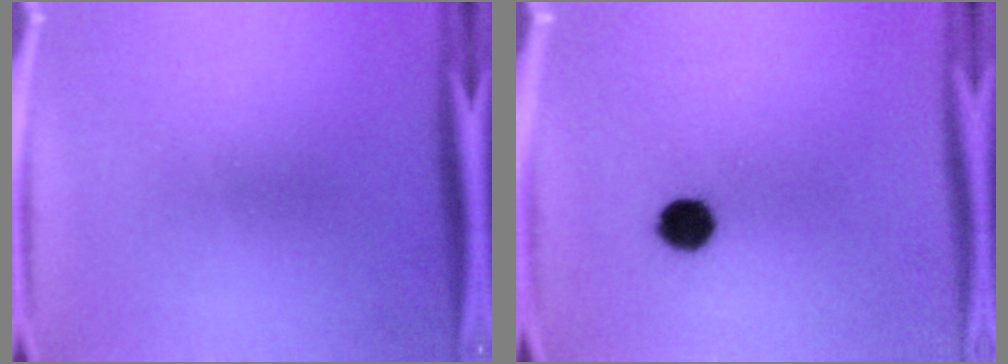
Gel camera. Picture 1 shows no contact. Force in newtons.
{"total": 5.4}